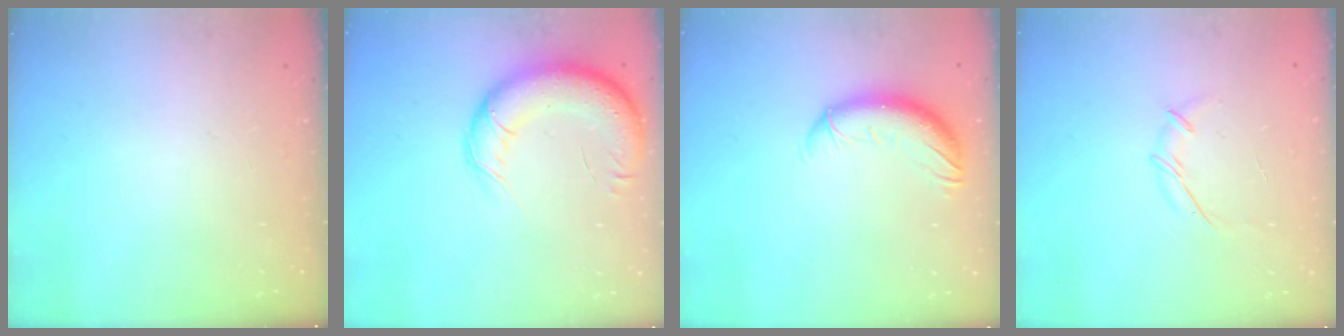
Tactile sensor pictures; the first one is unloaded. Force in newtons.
{"total": 15.6, "press": 15.2, "slide": 3.6}
{"total": 10.6, "press": 10.4, "slide": 2.0}
{"total": 4.5, "press": 4.3, "slide": 1.0}